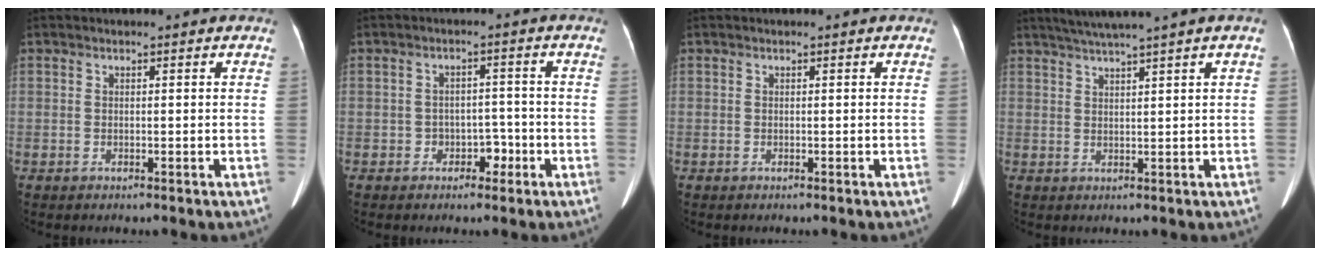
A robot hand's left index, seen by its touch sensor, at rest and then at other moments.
{"total": 3.3, "force": [-1.7, 2.4, 1.6], "torque": [-0.016, 0.014, -0.022]}
{"total": 0.0}
{"total": 5.5, "force": [4.1, -1.3, 3.5], "torque": [-0.060, 0.018, 0.073]}